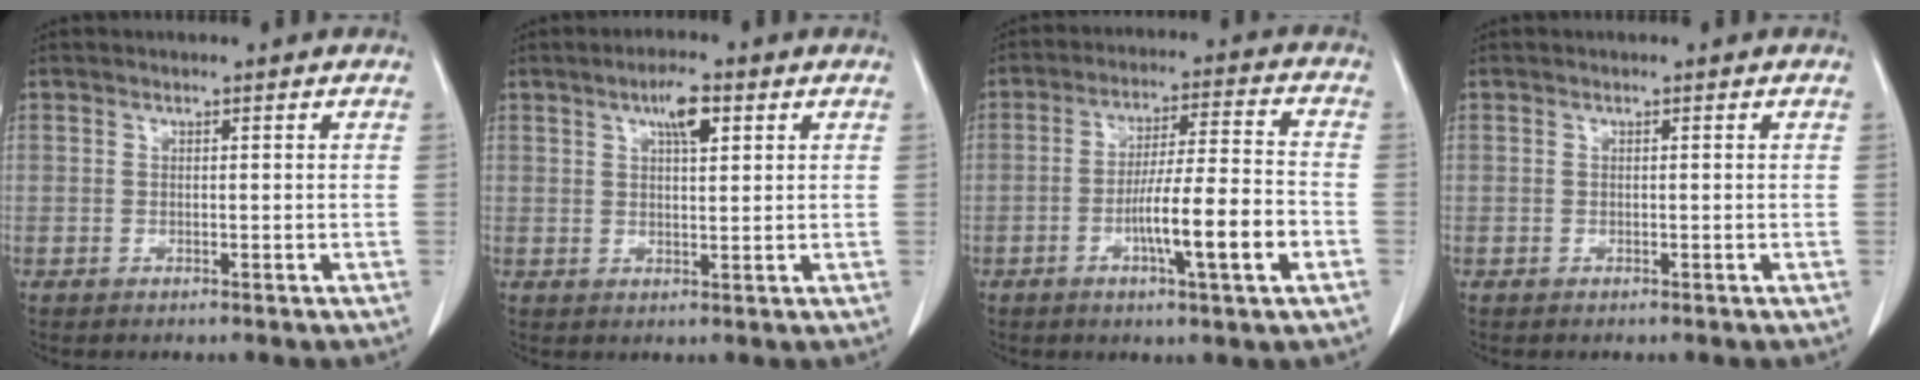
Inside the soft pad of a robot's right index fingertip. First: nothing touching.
{"total": 5.1, "force": [2.4, 1.6, 4.2], "torque": [-0.078, 0.004, 0.042]}
{"total": 12.1, "force": [-4.1, 0.7, 11.3], "torque": [-0.188, 0.002, -0.065]}
{"total": 0.0}